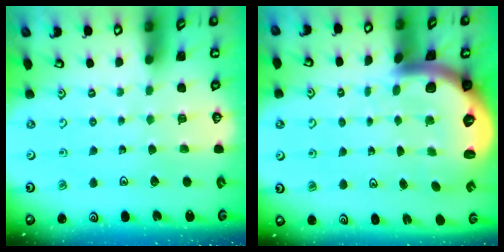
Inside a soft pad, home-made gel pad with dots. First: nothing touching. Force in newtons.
{"total": 5.5, "press": 5.5, "slide": 0.8}